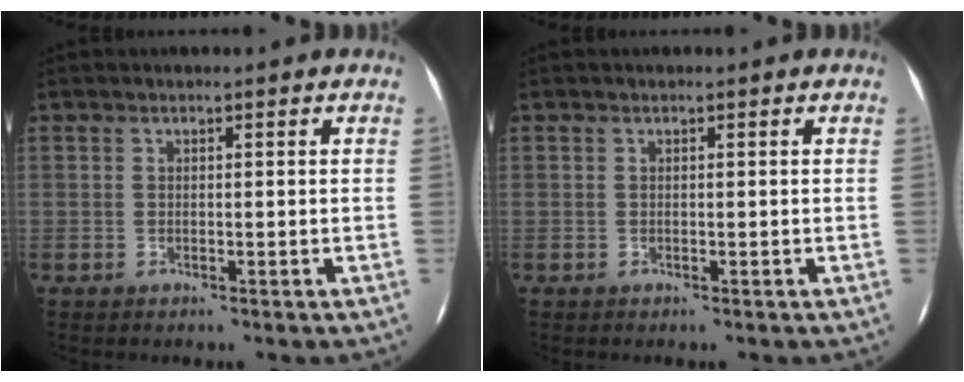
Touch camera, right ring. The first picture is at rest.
{"total": 0.0}